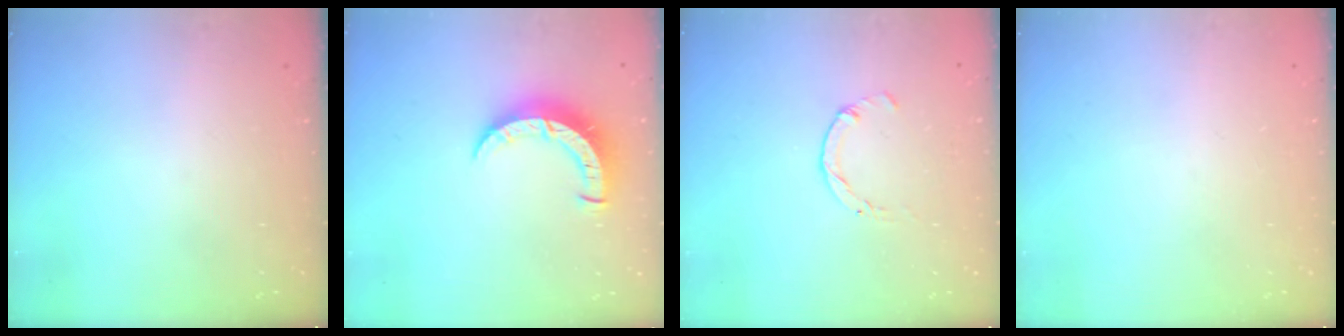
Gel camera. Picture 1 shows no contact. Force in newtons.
{"total": 8.3, "press": 8.3, "slide": 1.0}
{"total": 0.0}
{"total": 0.0}